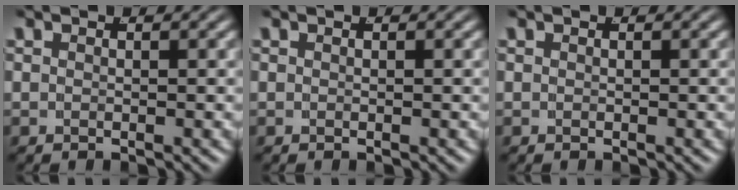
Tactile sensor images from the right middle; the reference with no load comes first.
{"total": 0.0}
{"total": 0.0}